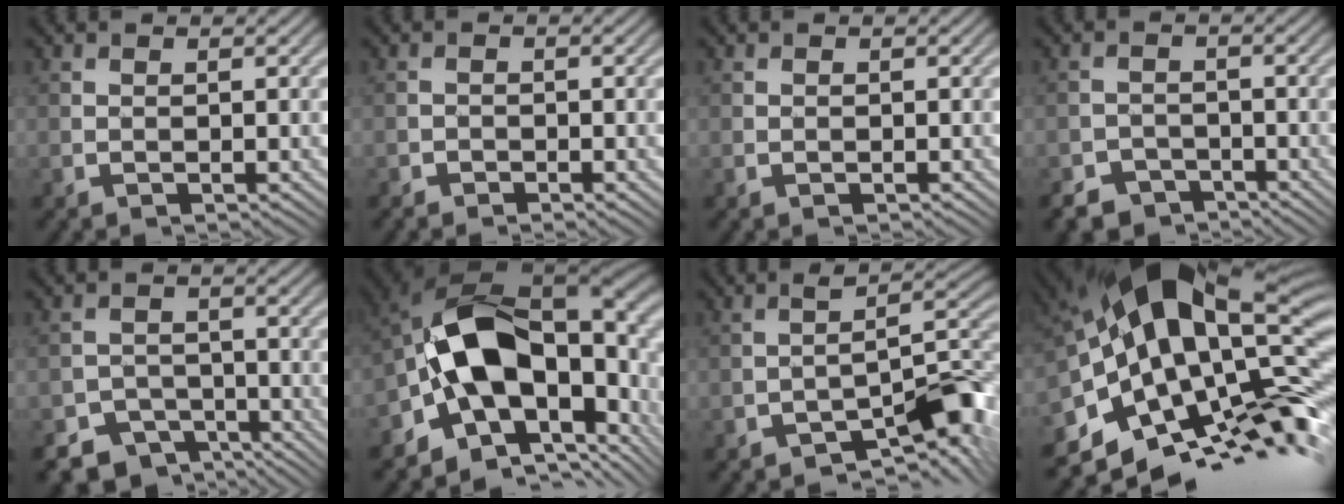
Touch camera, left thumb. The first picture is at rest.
{"total": 1.1, "force": [-1.0, 0.5, 0.2], "torque": [-0.001, 0.000, -0.022]}
{"total": 0.0}
{"total": 4.6, "force": [-3.8, 2.4, 0.9], "torque": [-0.014, -0.003, -0.069]}
{"total": 6.4, "force": [-5.1, 3.6, 1.4], "torque": [-0.020, -0.012, -0.082]}
{"total": 17.9, "force": [-1.9, 11.9, 13.3], "torque": [-0.213, -0.008, -0.016]}
{"total": 8.5, "force": [-5.1, 3.1, 6.1], "torque": [-0.072, -0.002, -0.084]}
{"total": 19.2, "force": [-0.8, 9.6, 16.6], "torque": [-0.276, -0.016, -0.014]}